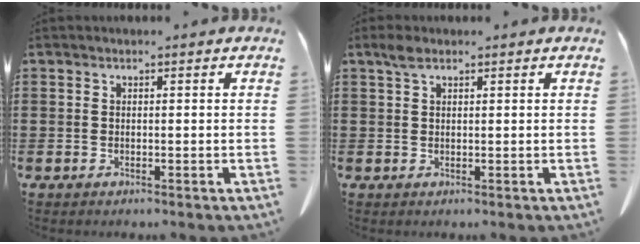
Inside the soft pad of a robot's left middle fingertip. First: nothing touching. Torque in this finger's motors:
{"motor_torque": [1.15, 0.99, 0.19, 0.07]}